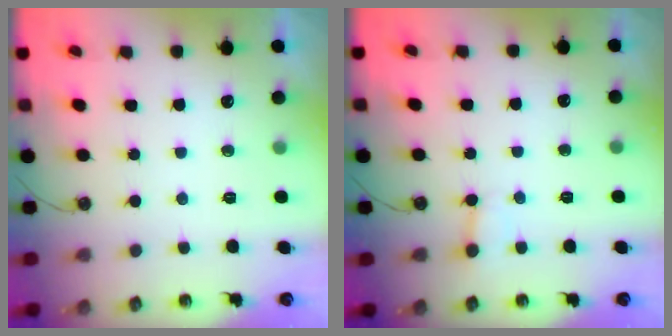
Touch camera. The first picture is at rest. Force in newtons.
{"total": 1.7, "press": 1.7, "slide": 0.0}